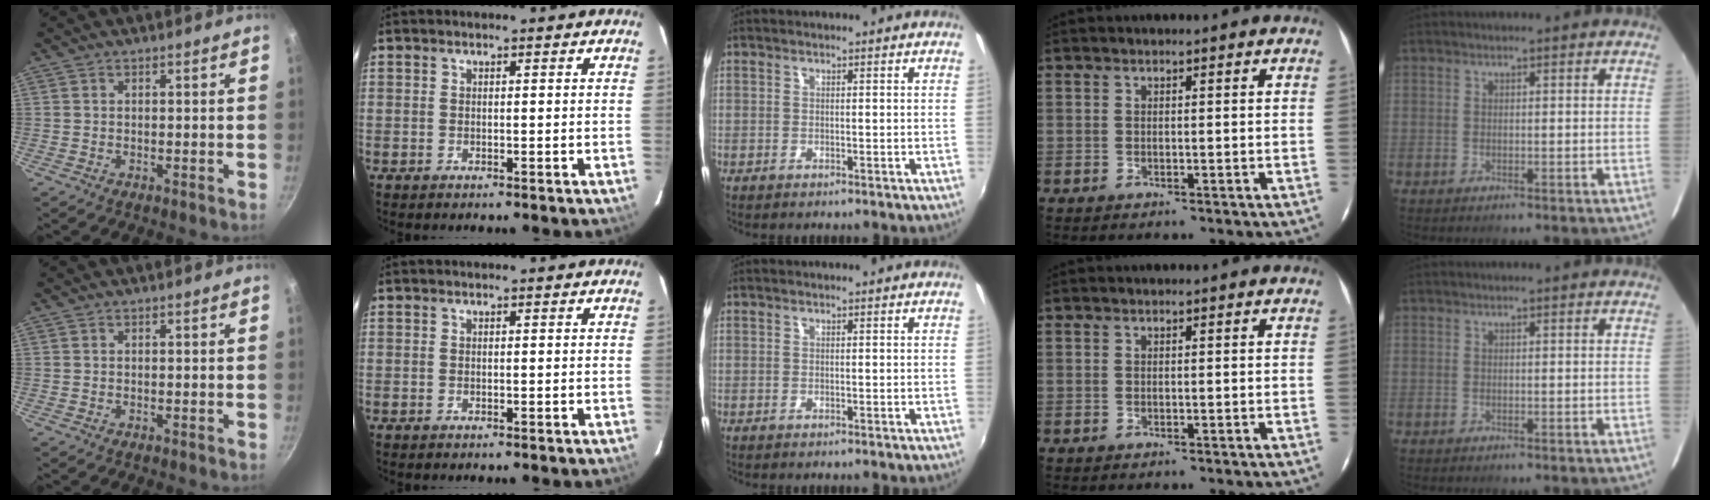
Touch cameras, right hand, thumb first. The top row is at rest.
{}